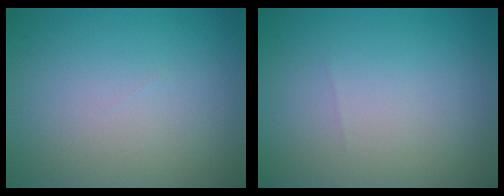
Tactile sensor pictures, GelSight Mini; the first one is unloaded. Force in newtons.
{"total": 0.0}